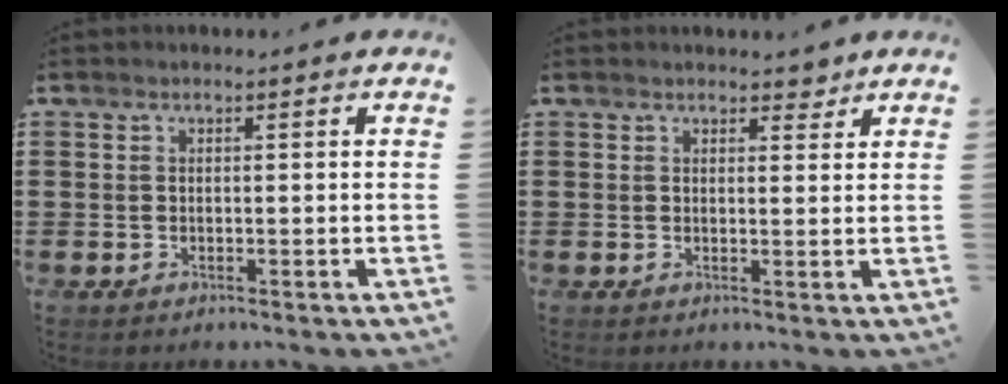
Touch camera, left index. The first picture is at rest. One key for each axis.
{"total": 2.5, "fx": 2.1, "fy": 1.1, "fz": 0.7, "tx": -0.003, "ty": -0.001, "tz": 0.035}